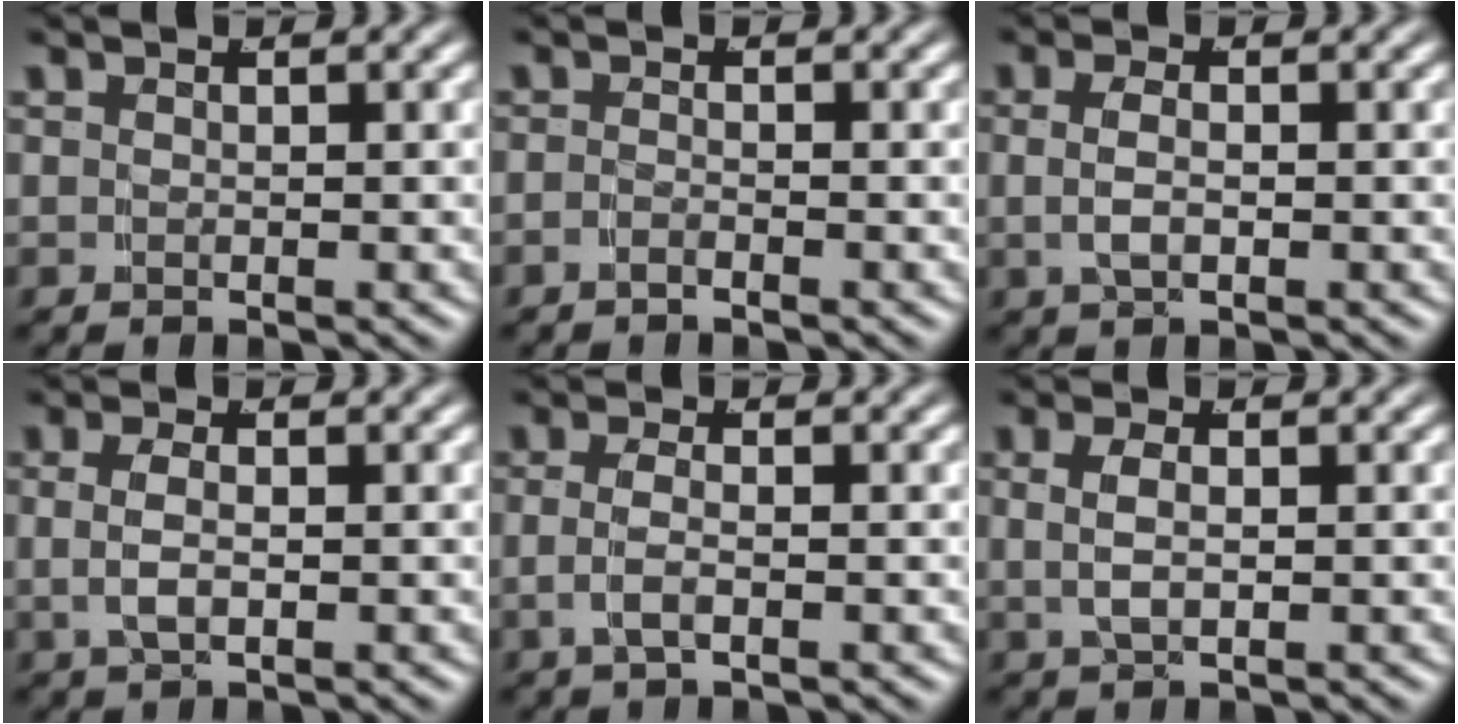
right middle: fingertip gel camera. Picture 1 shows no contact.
{"total": 1.1, "force": [-1.1, 0.2, 0.3], "torque": [-0.010, -0.003, -0.026]}
{"total": 2.3, "force": [0.0, 1.1, 2.0], "torque": [-0.038, 0.000, -0.001]}
{"total": 2.5, "force": [0.1, 1.2, 2.2], "torque": [-0.045, -0.001, 0.002]}
{"total": 2.3, "force": [-0.3, 0.9, 2.1], "torque": [-0.043, -0.004, -0.009]}
{"total": 2.8, "force": [0.5, 1.5, 2.3], "torque": [-0.046, 0.004, 0.007]}